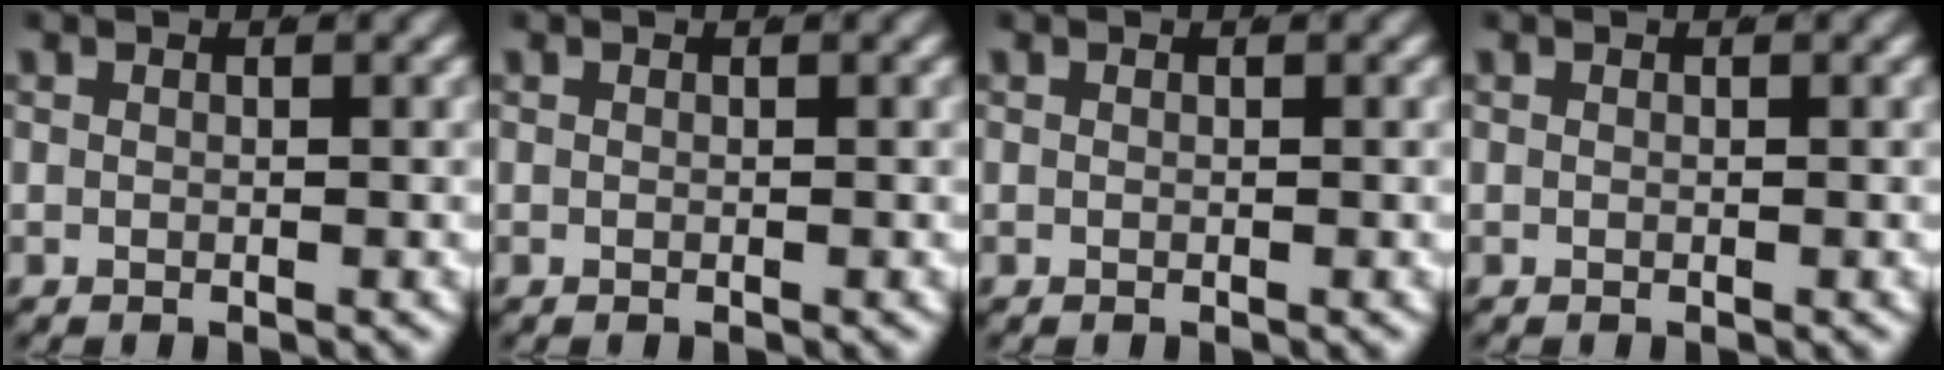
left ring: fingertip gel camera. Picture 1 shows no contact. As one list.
[{"total": 0.0}, {"total": 0.0}, {"total": 0.0}]